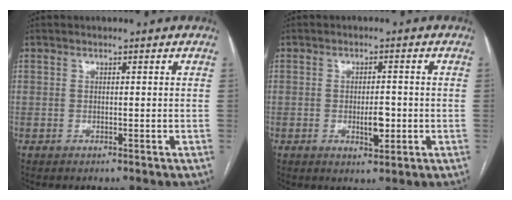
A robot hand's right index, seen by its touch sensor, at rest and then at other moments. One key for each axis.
{"total": 3.8, "fx": -0.8, "fy": 1.4, "fz": 3.5, "tx": -0.056, "ty": -0.001, "tz": -0.008}